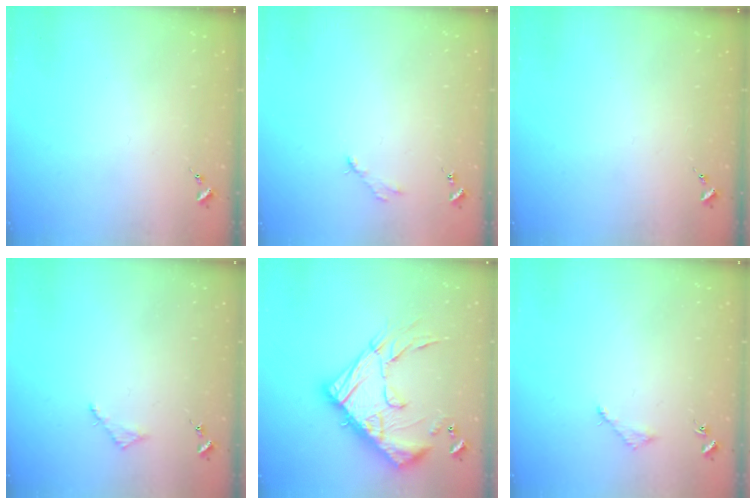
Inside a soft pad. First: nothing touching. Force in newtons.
{"total": 2.8, "press": 2.8, "slide": 0.4}
{"total": 0.0}
{"total": 2.8, "press": 2.7, "slide": 0.3}
{"total": 24.5, "press": 24.4, "slide": 2.2}
{"total": 3.0, "press": 3.0, "slide": 0.4}